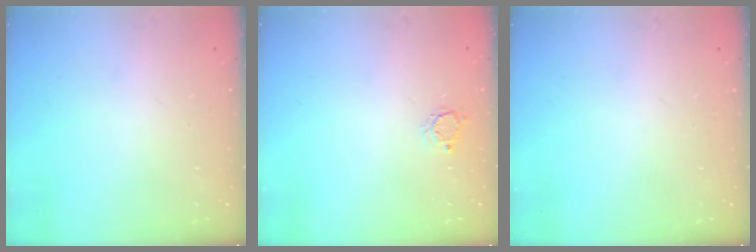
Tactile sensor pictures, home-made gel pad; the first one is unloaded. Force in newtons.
{"total": 3.3, "press": 3.3, "slide": 0.4}
{"total": 0.0}